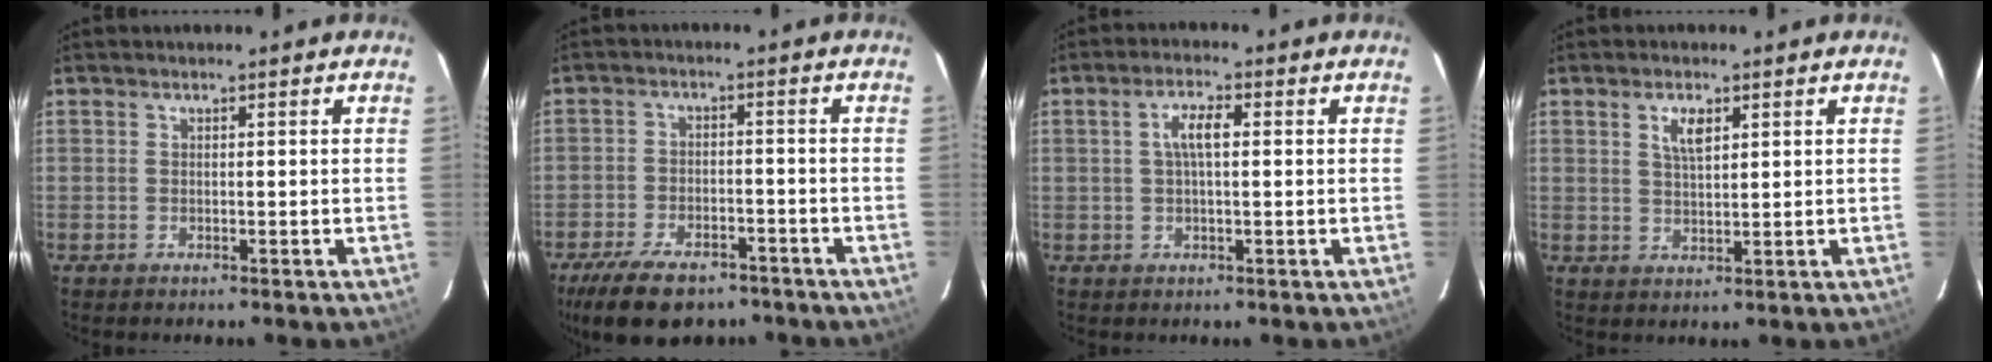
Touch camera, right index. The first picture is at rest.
{"total": 14.0, "force": [-10.2, 6.2, 7.3], "torque": [-0.169, -0.018, -0.163]}
{"total": 4.2, "force": [0.7, 1.2, 3.9], "torque": [-0.076, 0.010, 0.014]}
{"total": 3.9, "force": [1.8, 1.6, 3.0], "torque": [-0.054, 0.003, 0.034]}